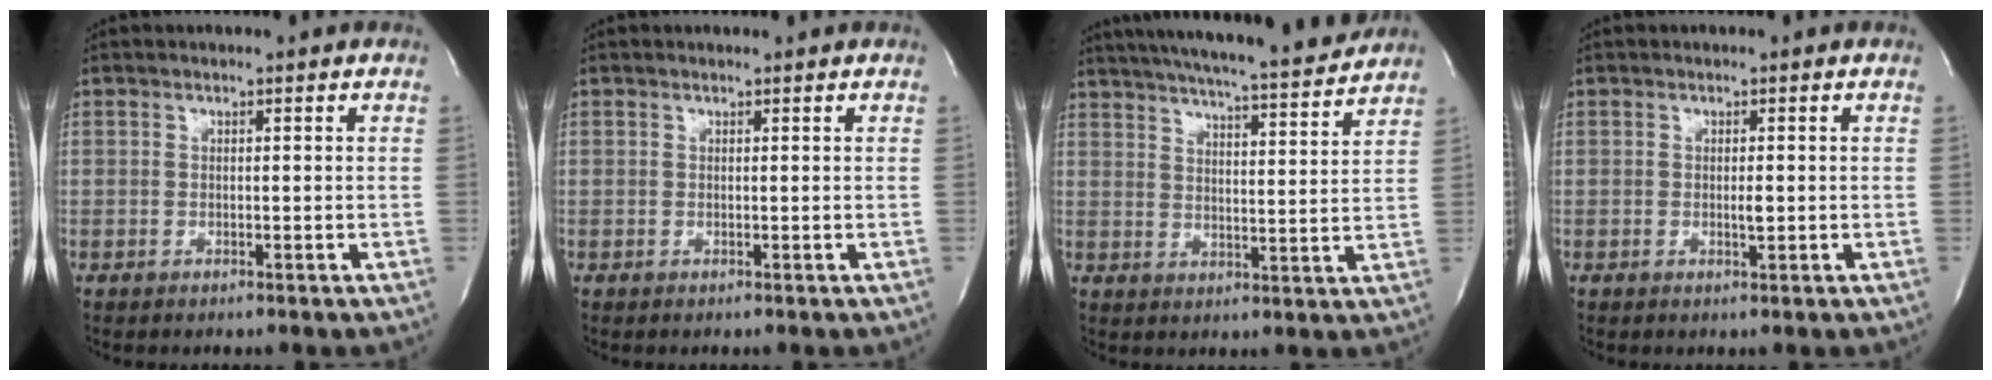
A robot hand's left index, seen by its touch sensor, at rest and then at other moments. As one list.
[{"total": 0.5, "force": [0.5, -0.1, 0.1], "torque": [-0.003, 0.000, 0.008]}, {"total": 19.7, "force": [18.0, 0.8, 8.1], "torque": [-0.137, -0.016, 0.245]}, {"total": 1.1, "force": [-0.1, 0.2, 1.0], "torque": [-0.018, -0.004, -0.002]}]